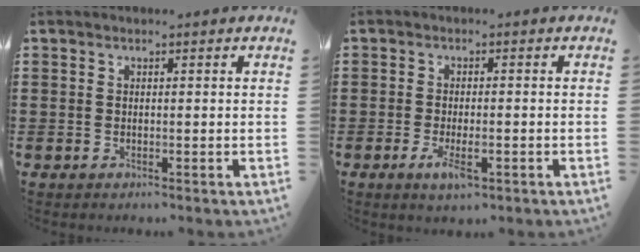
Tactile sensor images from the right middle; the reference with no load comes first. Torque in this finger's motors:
{"motor_torque": [0.64, 0.32, 0.06, 0.06]}